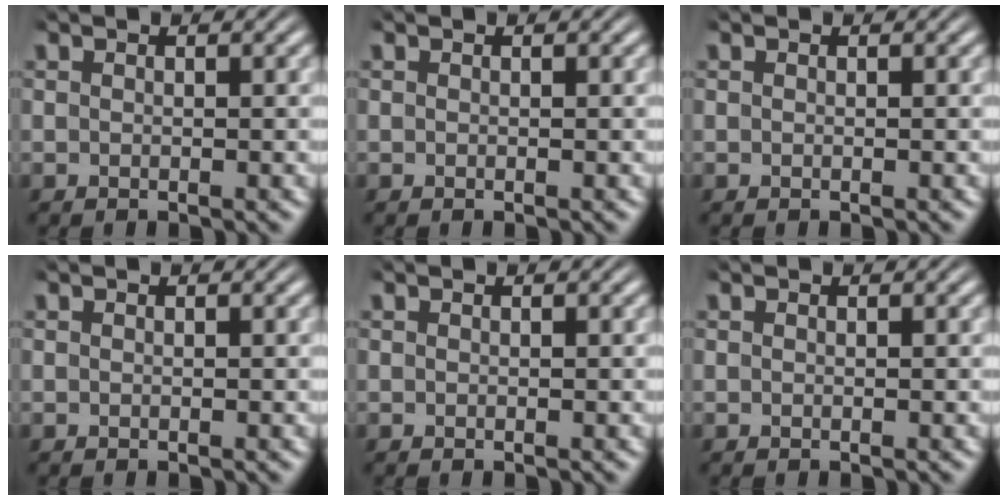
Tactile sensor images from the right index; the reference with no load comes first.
{"total": 1.0, "force": [-0.2, -0.9, -0.3], "torque": [0.011, -0.009, 0.006]}
{"total": 0.0}
{"total": 0.0}
{"total": 0.0}
{"total": 0.0}